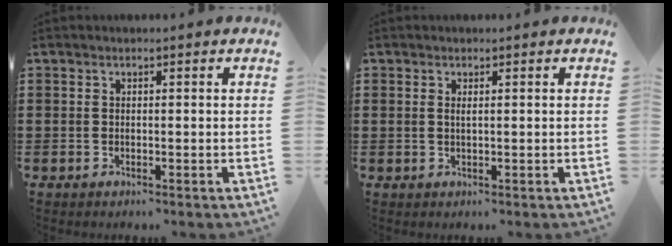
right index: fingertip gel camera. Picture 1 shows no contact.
{"total": 0.6, "force": [0.2, 0.2, 0.6], "torque": [-0.013, 0.000, 0.005]}